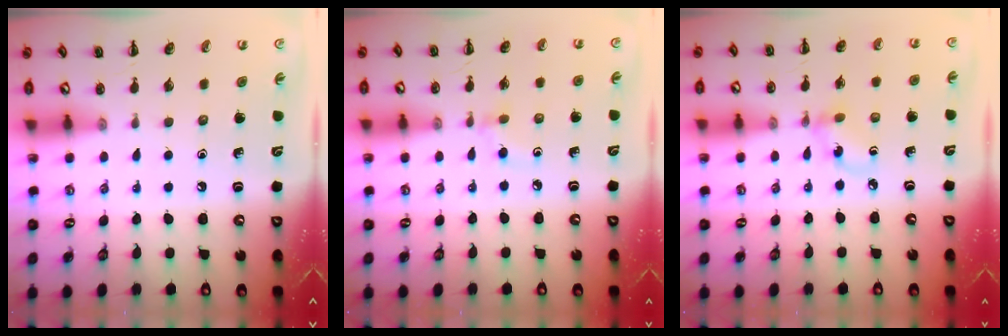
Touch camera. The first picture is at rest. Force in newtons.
{"total": 3.7, "press": 3.4, "slide": 1.4}
{"total": 3.3, "press": 3.2, "slide": 0.7}